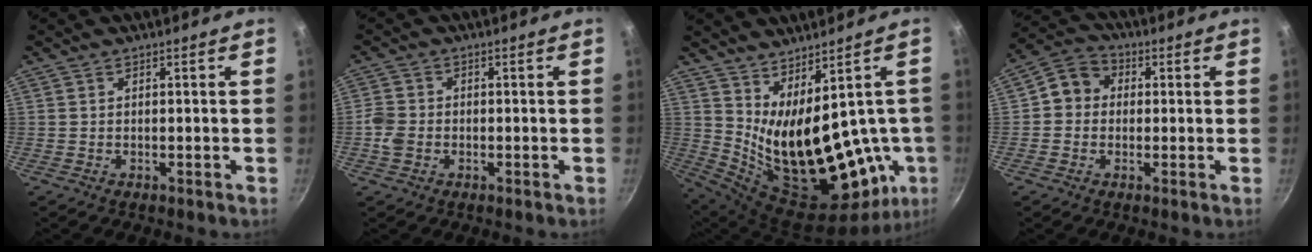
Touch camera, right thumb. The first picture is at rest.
{"total": 3.9, "force": [-1.1, 3.1, 2.1], "torque": [-0.043, 0.012, -0.027]}
{"total": 24.0, "force": [1.2, 11.9, 20.7], "torque": [-0.287, -0.055, 0.062]}
{"total": 6.8, "force": [0.4, 6.0, 3.1], "torque": [-0.026, 0.014, -0.015]}